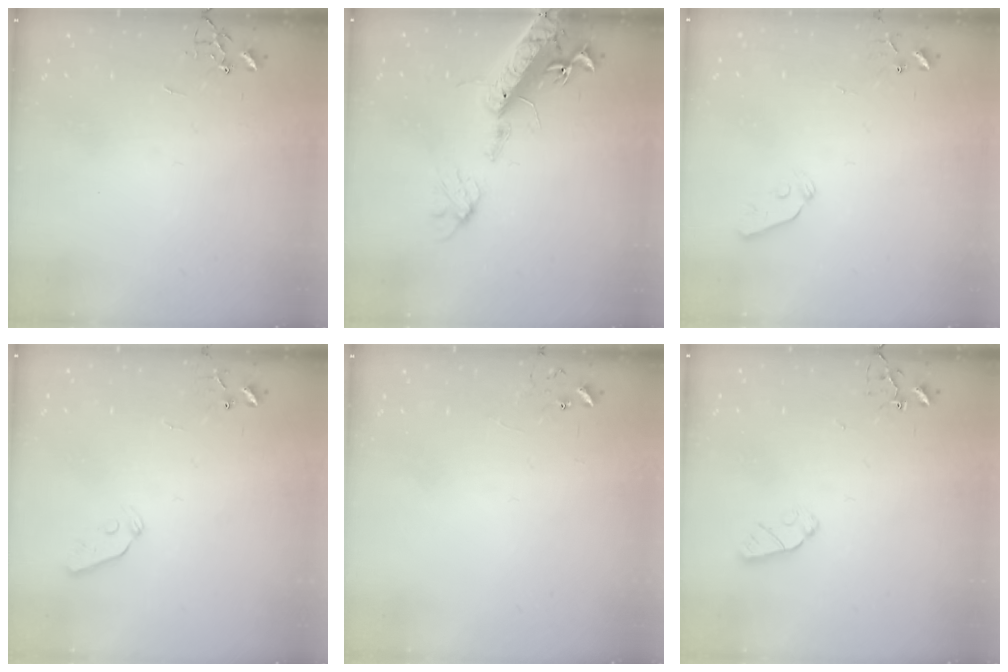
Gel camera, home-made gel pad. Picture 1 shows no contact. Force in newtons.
{"total": 17.9, "press": 17.4, "slide": 3.9}
{"total": 4.1, "press": 4.0, "slide": 0.6}
{"total": 3.7, "press": 3.6, "slide": 0.7}
{"total": 5.8, "press": 5.8, "slide": 0.5}
{"total": 5.2, "press": 5.2, "slide": 0.7}